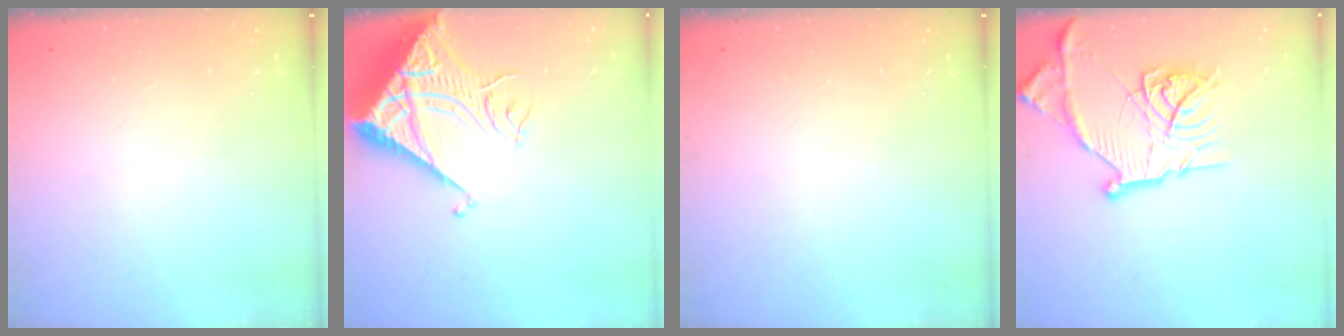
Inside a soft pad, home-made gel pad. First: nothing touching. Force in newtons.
{"total": 11.1, "press": 11.1, "slide": 1.0}
{"total": 0.0}
{"total": 20.3, "press": 20.2, "slide": 1.6}